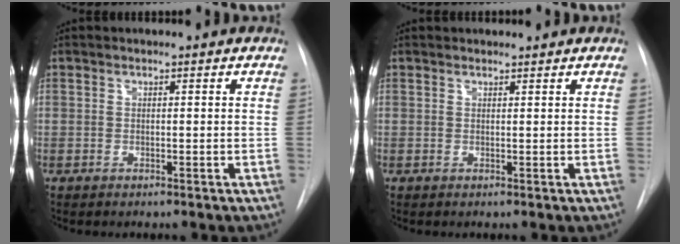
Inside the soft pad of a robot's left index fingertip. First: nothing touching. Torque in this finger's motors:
{"motor_torque": [0.05, 0.02, -0.29, 0.00]}